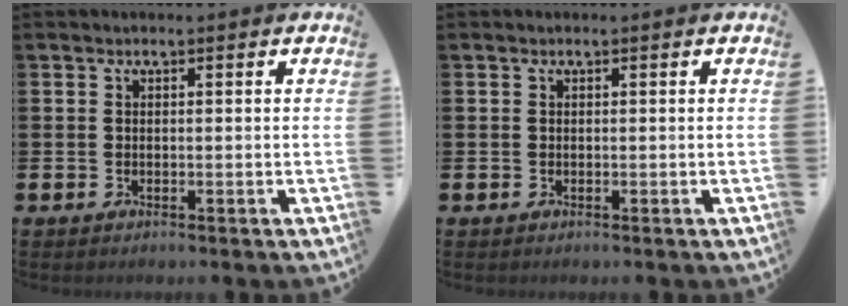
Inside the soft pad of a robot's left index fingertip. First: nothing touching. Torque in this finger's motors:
{"motor_torque": [0.03, 0.03, -0.03, 0.01]}